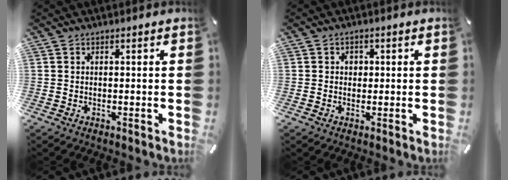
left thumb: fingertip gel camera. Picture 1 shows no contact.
{"total": 2.1, "force": [-0.2, 2.0, 0.8], "torque": [-0.003, 0.001, -0.010]}